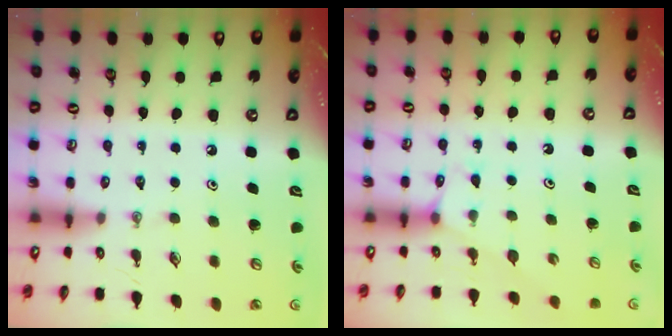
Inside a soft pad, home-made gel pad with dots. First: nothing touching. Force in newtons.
{"total": 4.5, "press": 4.4, "slide": 0.5}